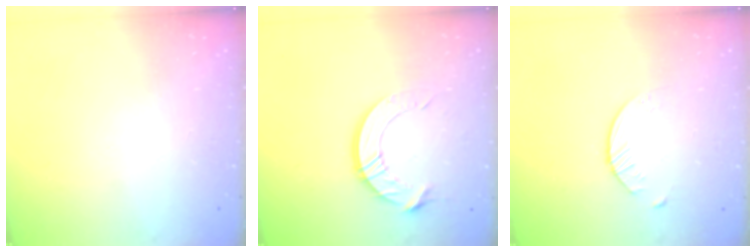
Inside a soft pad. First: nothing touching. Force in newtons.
{"total": 12.6, "press": 12.6, "slide": 1.3}
{"total": 2.1, "press": 2.0, "slide": 0.3}